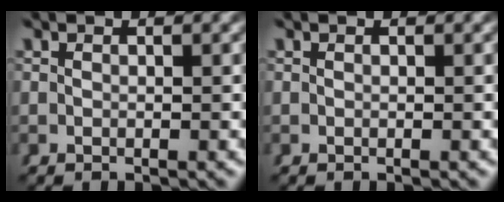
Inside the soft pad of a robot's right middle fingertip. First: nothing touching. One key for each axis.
{"total": 0.0}